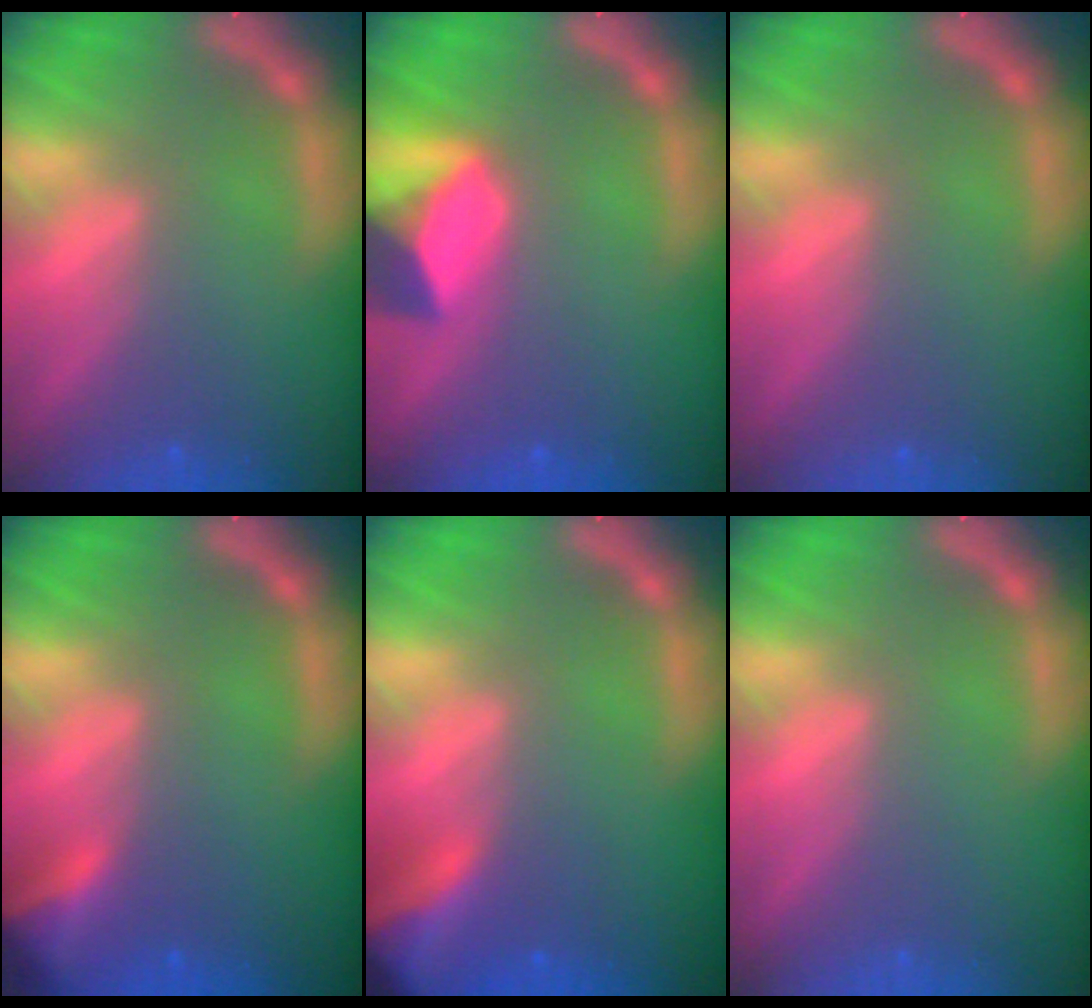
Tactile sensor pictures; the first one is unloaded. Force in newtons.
{"total": 5.9}
{"total": 0.0}
{"total": 3.9}
{"total": 6.9}
{"total": 0.0}